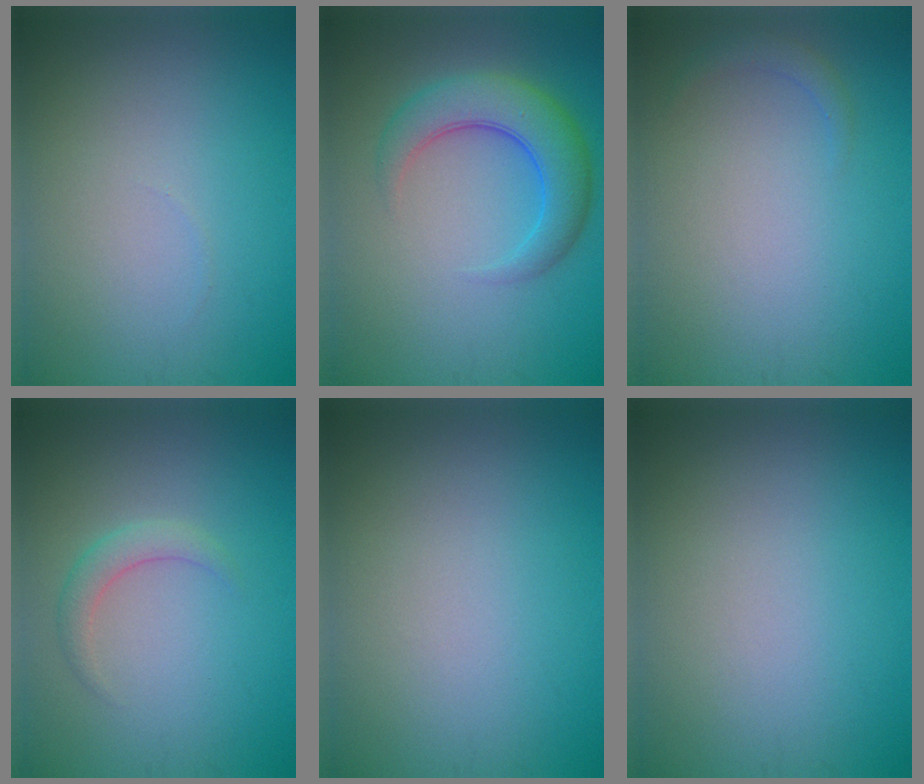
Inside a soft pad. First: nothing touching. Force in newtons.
{"total": 5.8, "press": 5.8, "slide": 0.2}
{"total": 1.1, "press": 1.1, "slide": 0.1}
{"total": 1.8, "press": 1.8, "slide": 0.0}
{"total": 0.0}
{"total": 0.0}